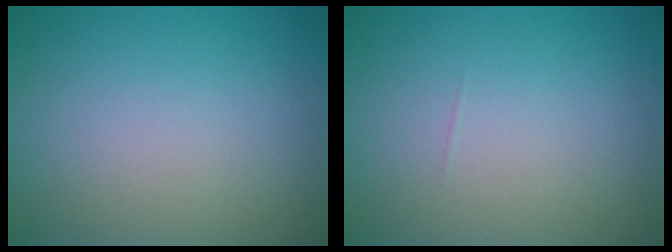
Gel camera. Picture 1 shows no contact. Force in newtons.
{"total": 0.0}